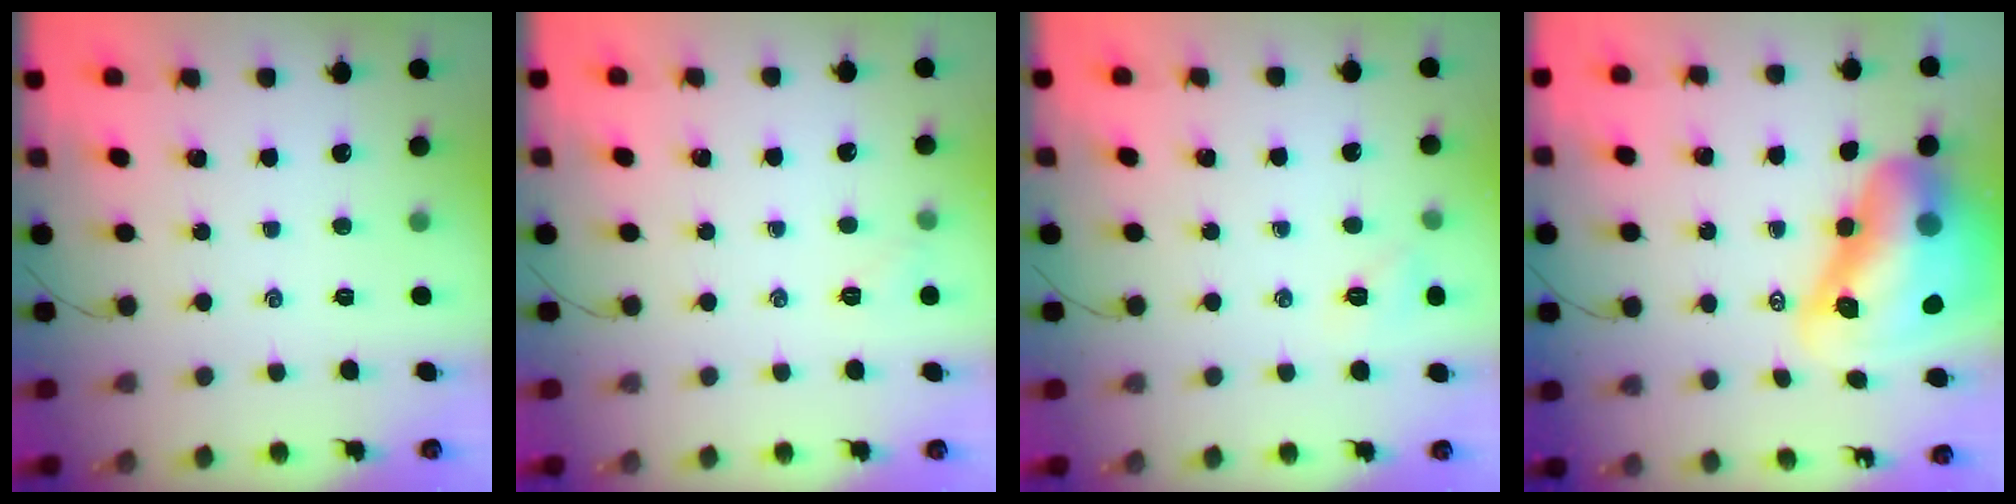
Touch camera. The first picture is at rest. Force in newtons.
{"total": 4.6, "press": 4.4, "slide": 1.3}
{"total": 5.5, "press": 5.3, "slide": 1.4}
{"total": 19.3, "press": 18.4, "slide": 5.6}